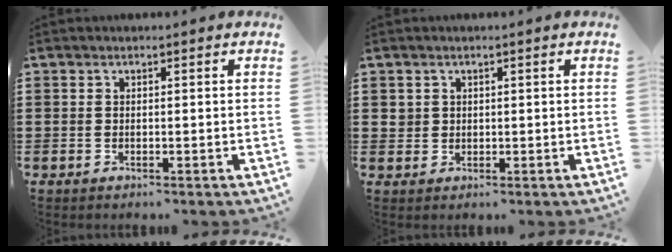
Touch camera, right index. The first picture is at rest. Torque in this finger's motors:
{"motor_torque": [0.10, 0.28, -0.01, 0.00]}